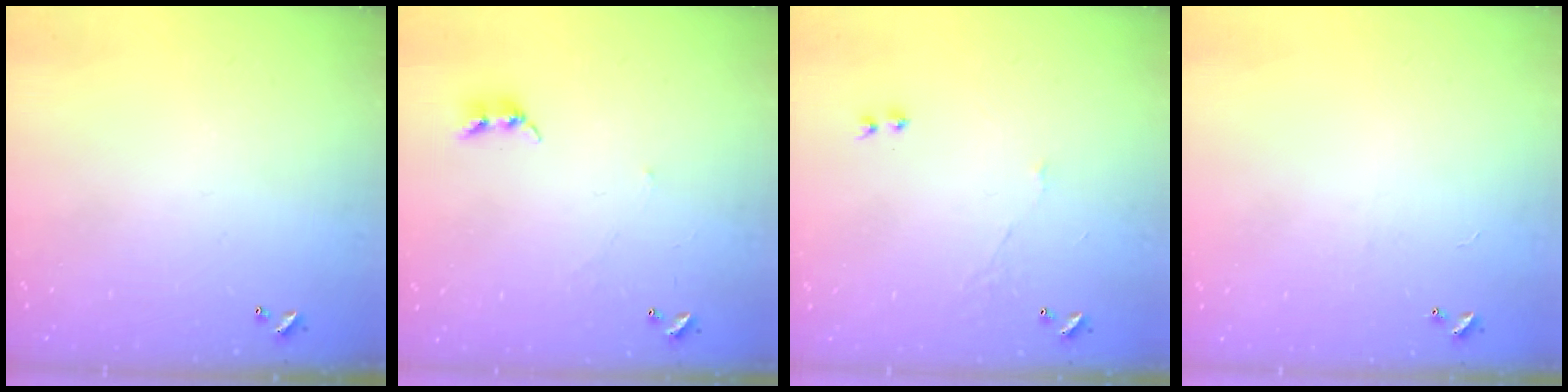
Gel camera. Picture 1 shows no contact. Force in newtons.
{"total": 2.4, "press": 2.4, "slide": 0.2}
{"total": 2.4, "press": 2.3, "slide": 0.6}
{"total": 2.4, "press": 2.4, "slide": 0.3}